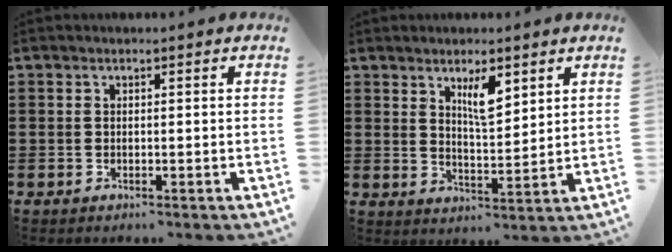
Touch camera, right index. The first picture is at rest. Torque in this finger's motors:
{"motor_torque": [0.13, 0.14, 0.40, 0.05]}